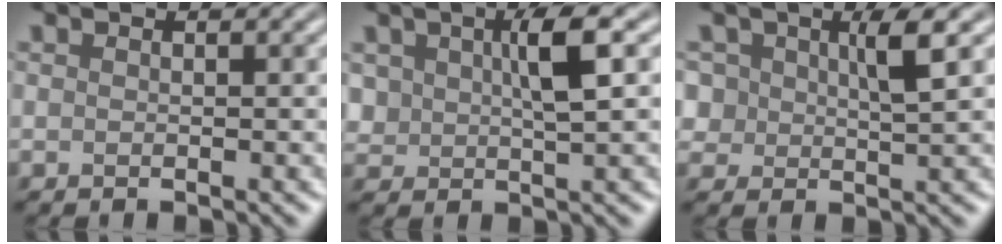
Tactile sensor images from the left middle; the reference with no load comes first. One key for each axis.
{"total": 4.1, "fx": 1.5, "fy": 1.7, "fz": 3.4, "tx": -0.070, "ty": 0.008, "tz": 0.028}
{"total": 3.3, "fx": 1.3, "fy": 1.8, "fz": 2.4, "tx": -0.043, "ty": 0.003, "tz": 0.024}